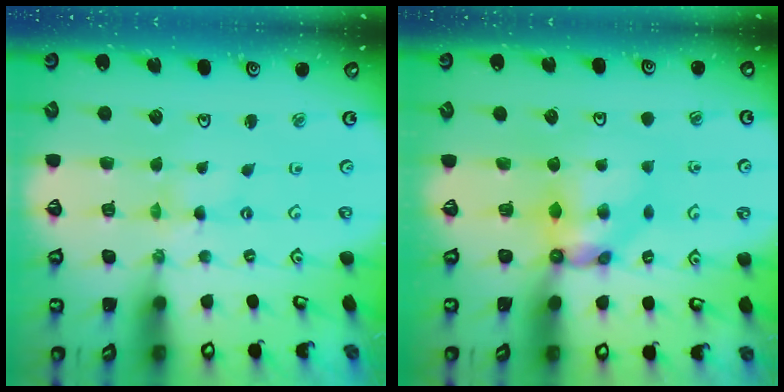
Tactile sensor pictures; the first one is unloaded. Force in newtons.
{"total": 7.0, "press": 7.0, "slide": 0.7}